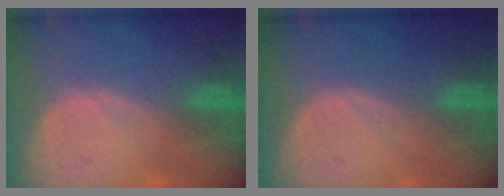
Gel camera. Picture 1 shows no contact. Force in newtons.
{"total": 0.0}